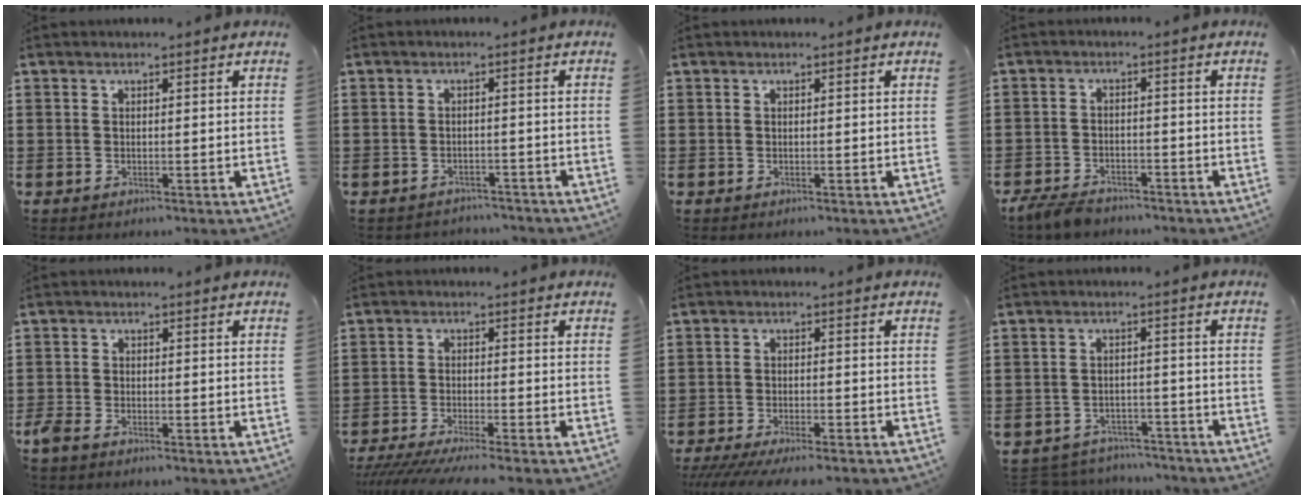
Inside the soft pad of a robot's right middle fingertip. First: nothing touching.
{"total": 1.7, "force": [-1.7, 0.3, -0.2], "torque": [-0.002, 0.000, -0.039]}
{"total": 0.0}
{"total": 3.5, "force": [-3.3, 0.8, 0.8], "torque": [-0.030, -0.002, -0.072]}
{"total": 1.3, "force": [-1.0, 0.3, 0.7], "torque": [-0.030, -0.007, -0.025]}
{"total": 3.7, "force": [-3.3, -0.2, 1.8], "torque": [-0.042, -0.017, -0.066]}
{"total": 3.5, "force": [-3.2, 0.0, 1.4], "torque": [-0.029, -0.010, -0.064]}
{"total": 3.6, "force": [-3.5, 0.6, -0.1], "torque": [-0.004, 0.003, -0.076]}